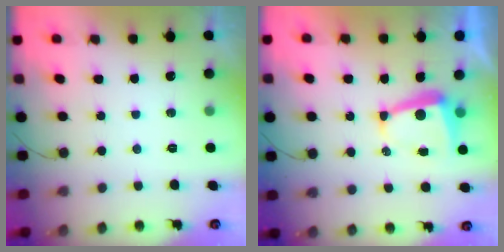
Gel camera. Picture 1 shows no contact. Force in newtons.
{"total": 5.6, "press": 5.6, "slide": 0.5}